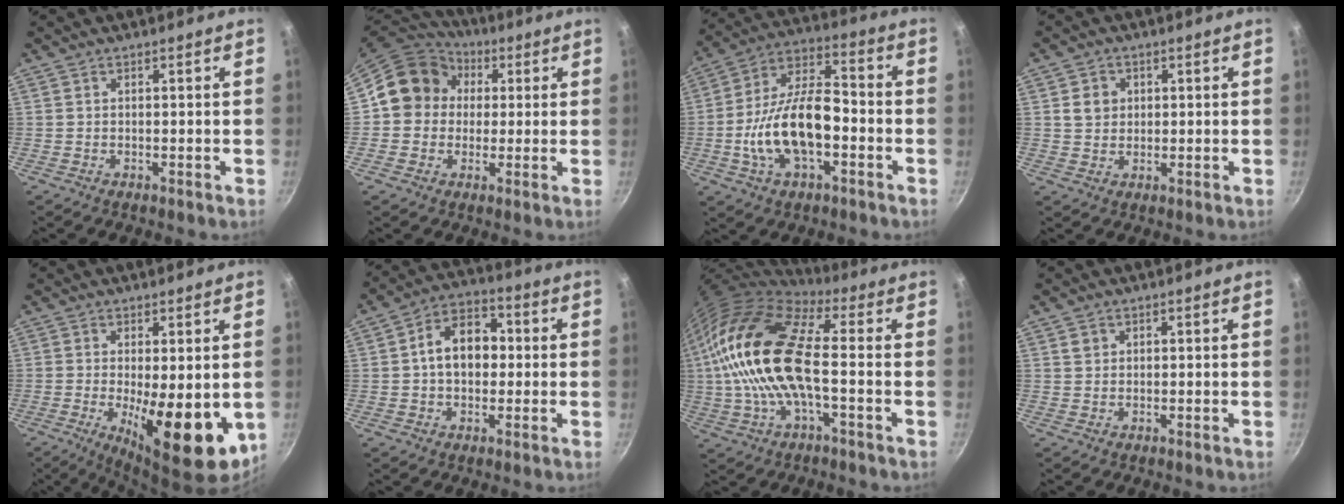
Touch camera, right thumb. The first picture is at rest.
{"total": 13.0, "force": [2.1, 11.7, 5.3], "torque": [-0.054, 0.025, 0.014]}
{"total": 17.0, "force": [-4.1, 8.6, 14.1], "torque": [-0.238, 0.043, -0.082]}
{"total": 4.3, "force": [0.9, 3.9, 1.6], "torque": [-0.004, 0.005, 0.013]}
{"total": 13.8, "force": [-2.2, 4.7, 12.8], "torque": [-0.165, -0.014, -0.019]}
{"total": 11.0, "force": [0.5, 7.9, 7.7], "torque": [-0.085, 0.028, -0.005]}
{"total": 19.8, "force": [0.0, 8.3, 18.0], "torque": [-0.337, 0.021, -0.011]}
{"total": 1.5, "force": [0.6, 1.3, 0.5], "torque": [-0.003, 0.003, 0.009]}